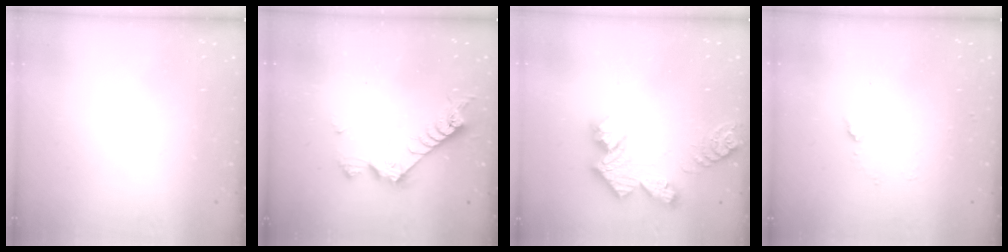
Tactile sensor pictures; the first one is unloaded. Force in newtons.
{"total": 7.9, "press": 7.8, "slide": 1.3}
{"total": 11.9, "press": 11.8, "slide": 1.0}
{"total": 5.2, "press": 5.1, "slide": 0.6}